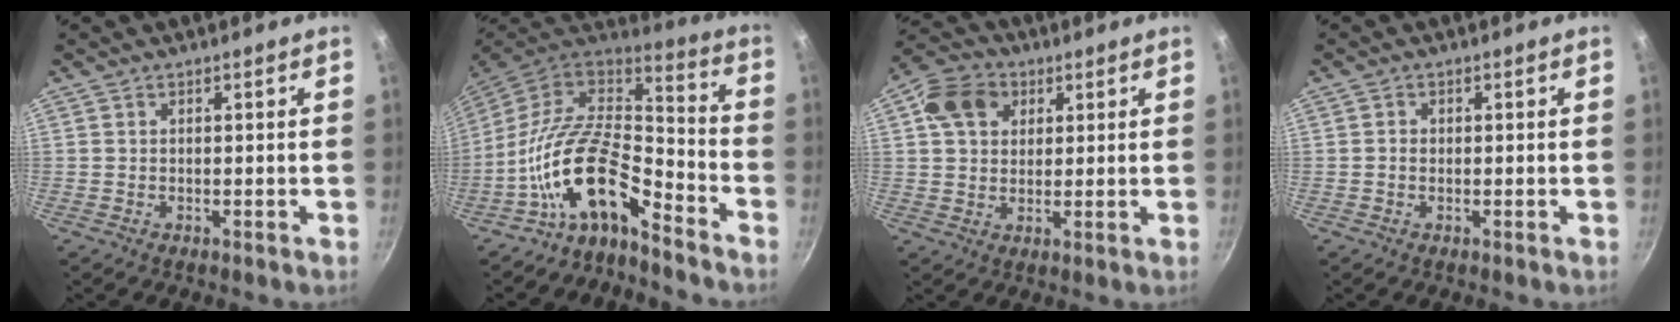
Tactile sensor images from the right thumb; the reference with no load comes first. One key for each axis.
{"total": 17.2, "fx": -9.5, "fy": 7.5, "fz": 12.2, "tx": -0.210, "ty": 0.074, "tz": -0.194}
{"total": 9.1, "fx": 3.2, "fy": 7.0, "fz": 4.8, "tx": -0.064, "ty": 0.006, "tz": 0.043}
{"total": 1.0, "fx": -0.1, "fy": 0.9, "fz": 0.5, "tx": -0.007, "ty": 0.004, "tz": -0.002}